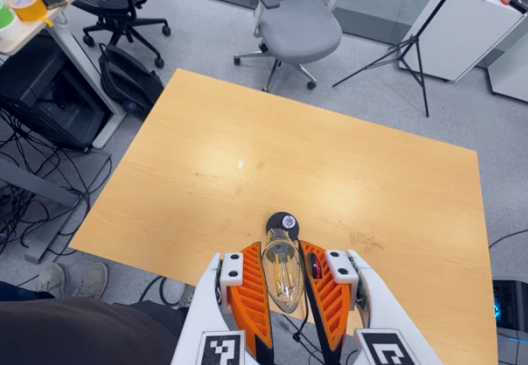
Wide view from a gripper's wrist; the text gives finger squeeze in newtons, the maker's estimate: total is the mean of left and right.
{"total": 12.8, "left": 13.0, "right": 12.6}